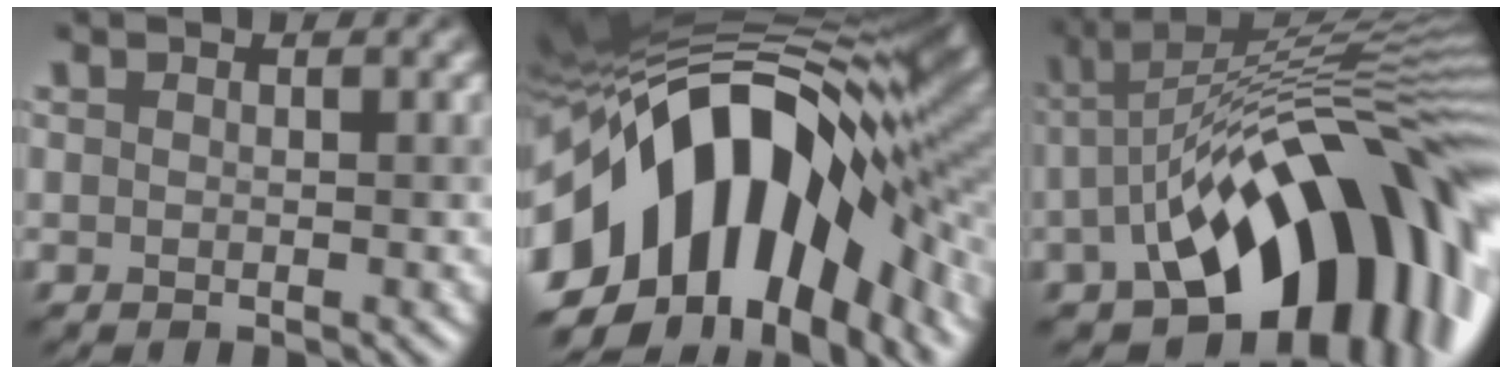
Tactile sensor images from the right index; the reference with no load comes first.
{"total": 18.4, "force": [-2.6, 10.5, 14.9], "torque": [-0.238, 0.017, -0.052]}
{"total": 15.8, "force": [-4.5, 8.6, 12.5], "torque": [-0.156, 0.015, -0.082]}